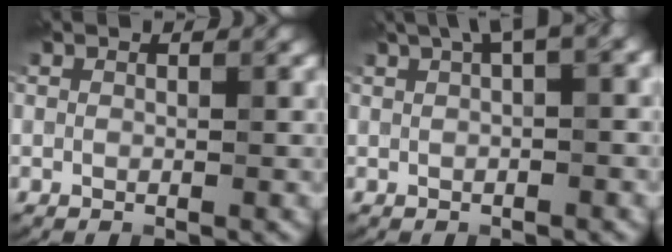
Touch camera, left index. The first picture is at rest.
{"total": 3.8, "force": [1.8, 0.7, 3.3], "torque": [-0.046, 0.016, 0.030]}